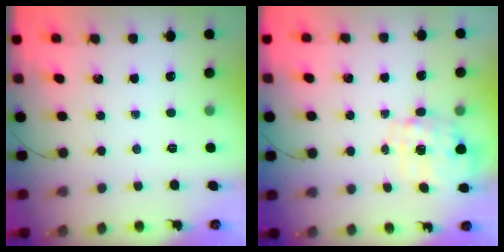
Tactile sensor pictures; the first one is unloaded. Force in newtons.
{"total": 2.8, "press": 2.6, "slide": 0.9}